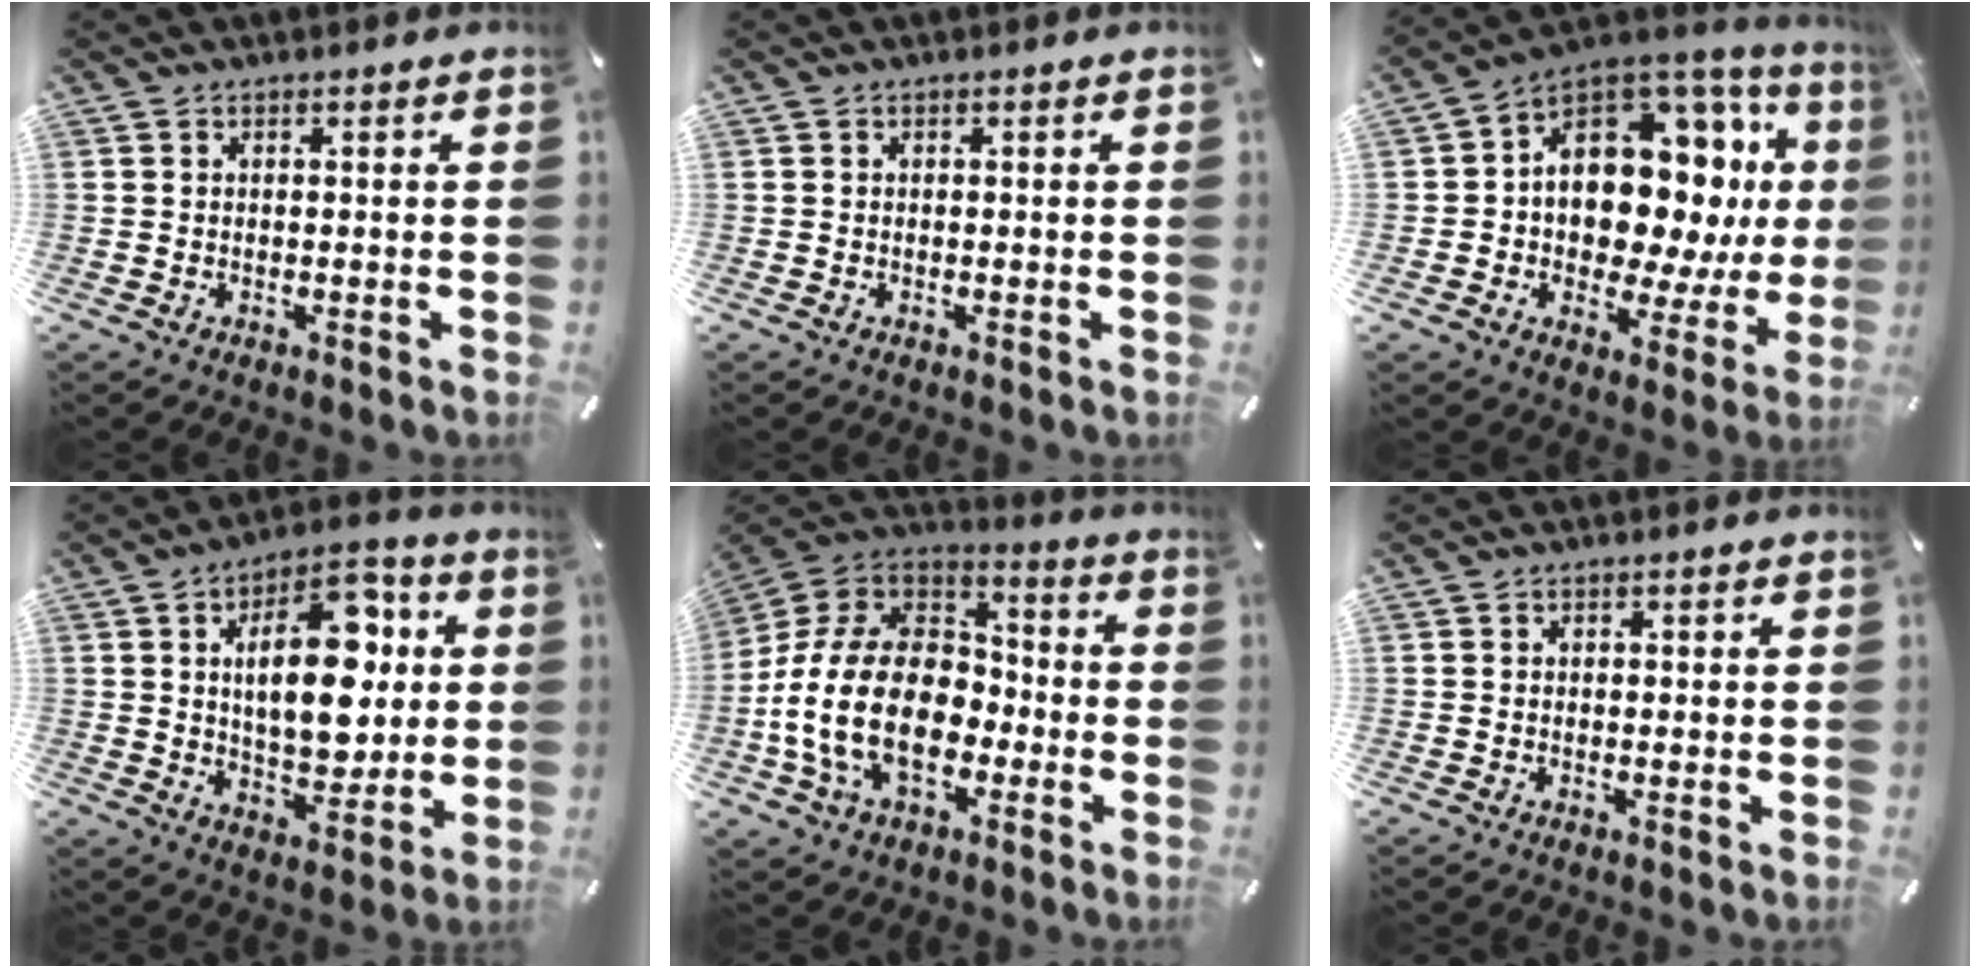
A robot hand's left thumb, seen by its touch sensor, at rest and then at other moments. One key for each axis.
{"total": 0.0}
{"total": 16.2, "fx": 4.0, "fy": 11.7, "fz": 10.6, "tx": -0.149, "ty": -0.057, "tz": 0.072}
{"total": 17.9, "fx": 3.9, "fy": 10.1, "fz": 14.2, "tx": -0.209, "ty": -0.003, "tz": 0.061}
{"total": 20.7, "fx": -6.0, "fy": 14.6, "fz": 13.4, "tx": -0.293, "ty": 0.034, "tz": -0.097}
{"total": 0.5, "fx": -0.2, "fy": 0.4, "fz": 0.2, "tx": -0.003, "ty": 0.002, "tz": -0.004}